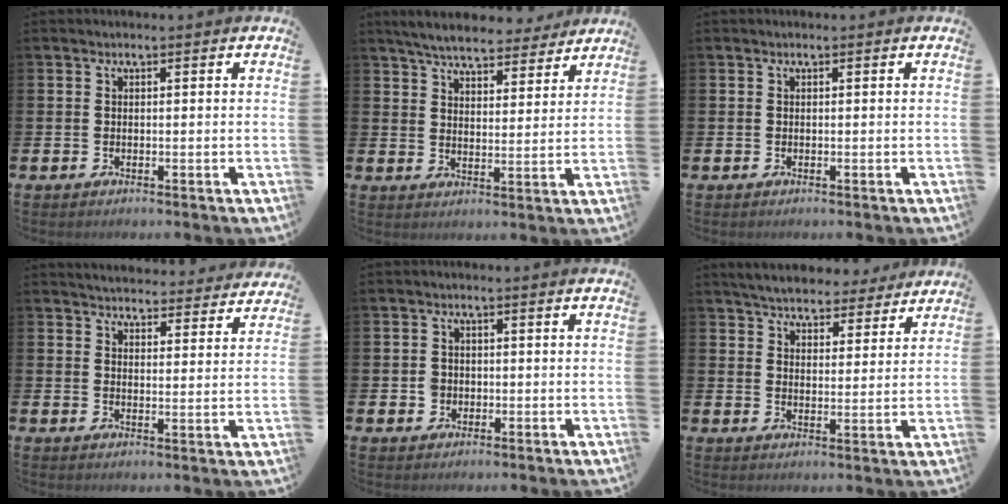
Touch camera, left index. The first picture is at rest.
{"total": 6.4, "force": [6.1, 1.2, 1.6], "torque": [-0.050, -0.030, 0.108]}
{"total": 0.0}
{"total": 4.7, "force": [4.6, 0.7, -0.1], "torque": [-0.011, -0.035, 0.082]}
{"total": 1.9, "force": [-0.3, 1.9, 0.4], "torque": [0.001, 0.004, -0.012]}
{"total": 5.5, "force": [5.3, 1.3, 0.7], "torque": [-0.032, -0.030, 0.094]}